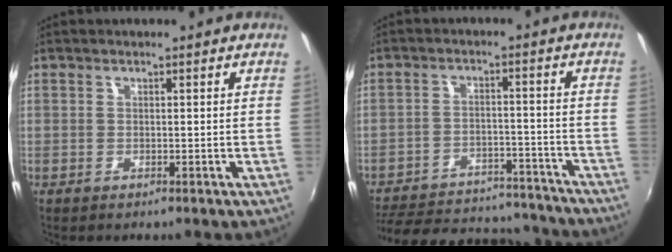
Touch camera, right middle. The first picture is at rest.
{"total": 22.7, "force": [-19.5, 8.4, 8.0], "torque": [-0.174, 0.026, -0.245]}